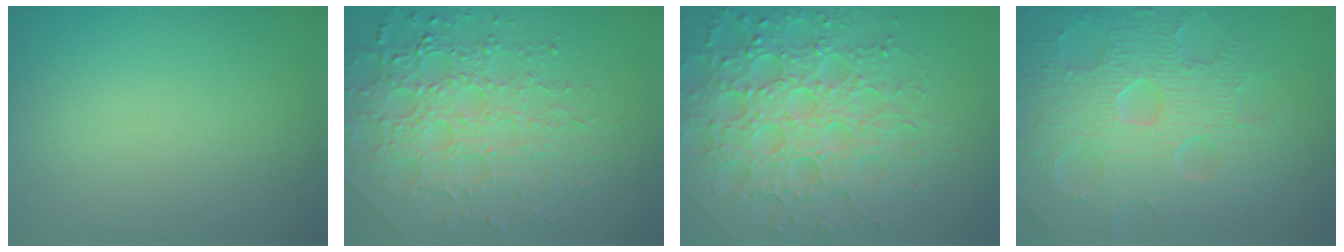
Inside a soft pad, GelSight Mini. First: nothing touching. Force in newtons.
{"total": 7.3, "press": 5.2, "slide": 5.2}
{"total": 7.3, "press": 7.1, "slide": 1.7}
{"total": 8.6, "press": 6.1, "slide": 6.1}